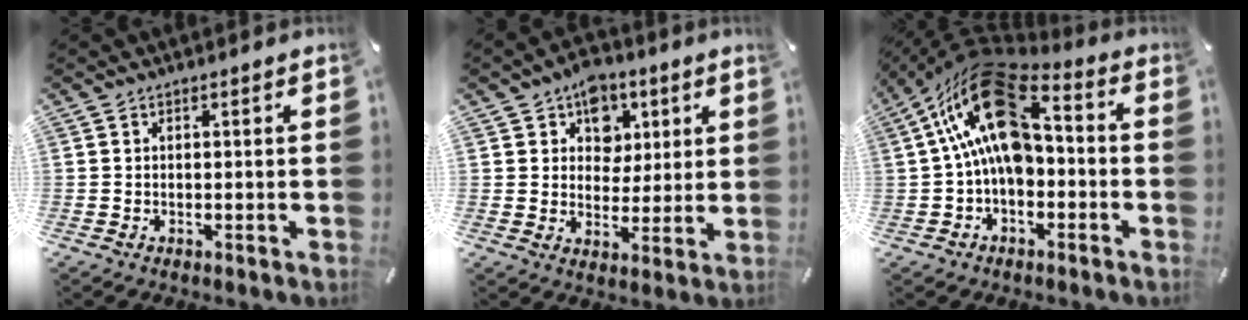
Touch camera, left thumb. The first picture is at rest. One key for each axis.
{"total": 8.9, "fx": 4.1, "fy": 7.5, "fz": 2.6, "tx": -0.035, "ty": -0.023, "tz": 0.073}
{"total": 19.0, "fx": 4.2, "fy": 11.4, "fz": 14.6, "tx": -0.272, "ty": -0.022, "tz": 0.070}